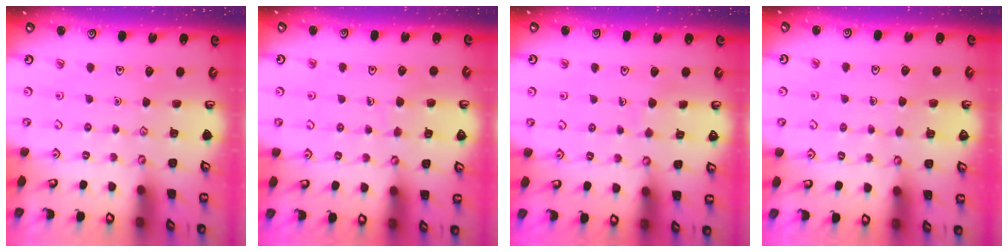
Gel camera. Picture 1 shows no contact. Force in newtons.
{"total": 4.7, "press": 4.7, "slide": 0.4}
{"total": 3.7, "press": 3.7, "slide": 0.2}
{"total": 3.5, "press": 3.5, "slide": 0.3}